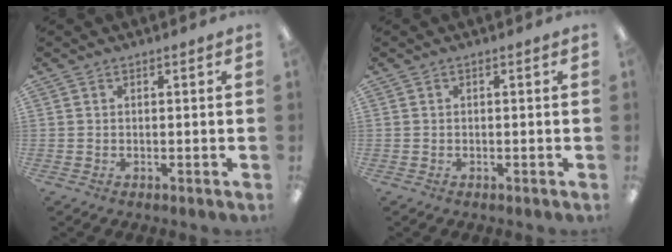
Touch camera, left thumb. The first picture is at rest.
{"total": 0.0}